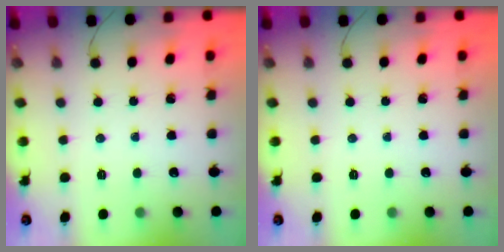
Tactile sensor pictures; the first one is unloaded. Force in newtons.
{"total": 0.0}